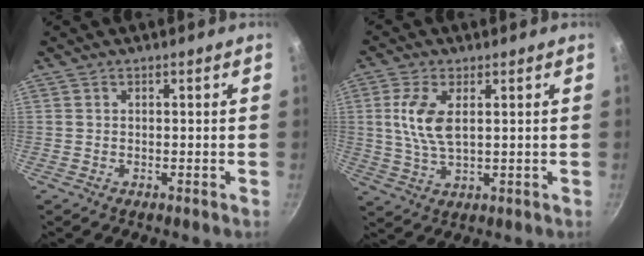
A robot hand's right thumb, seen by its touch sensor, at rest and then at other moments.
{"total": 7.9, "force": [1.6, 3.8, 6.8], "torque": [-0.139, -0.001, 0.034]}